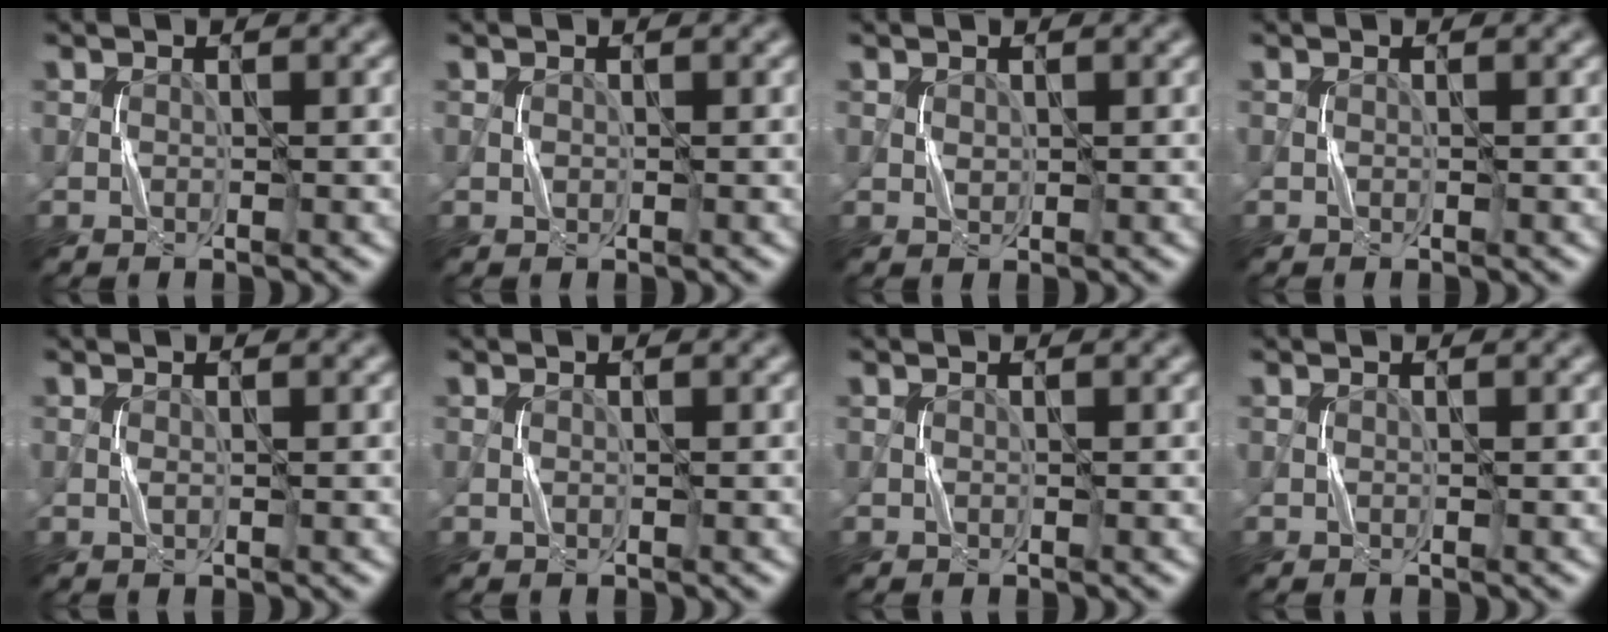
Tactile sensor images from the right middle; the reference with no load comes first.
{"total": 0.0}
{"total": 0.6, "force": [0.4, 0.4, 0.1], "torque": [-0.007, -0.002, 0.012]}
{"total": 0.0}
{"total": 0.0}
{"total": 0.0}
{"total": 0.0}
{"total": 0.0}